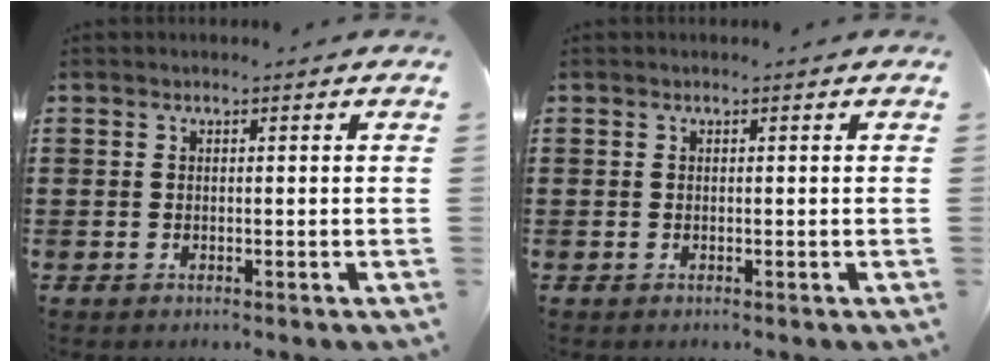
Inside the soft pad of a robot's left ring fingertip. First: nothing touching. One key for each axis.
{"total": 0.0}